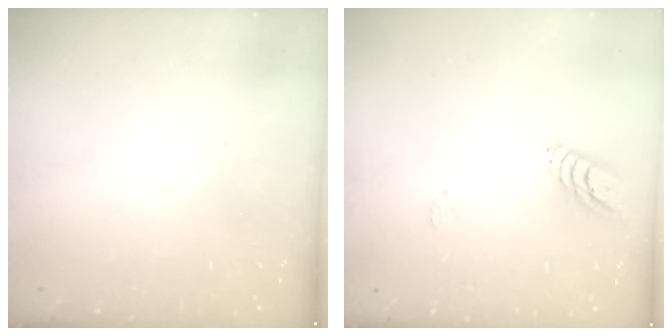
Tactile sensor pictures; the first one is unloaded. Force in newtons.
{"total": 6.0, "press": 6.0, "slide": 0.5}